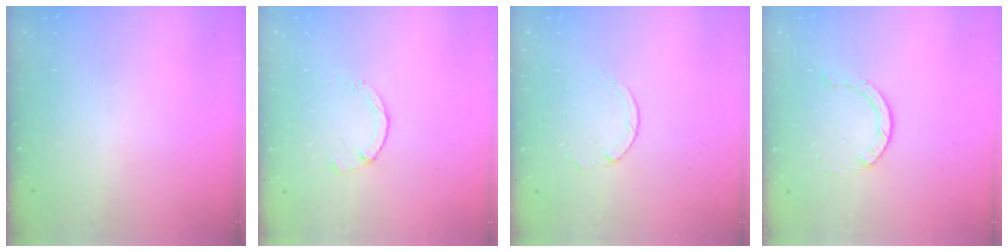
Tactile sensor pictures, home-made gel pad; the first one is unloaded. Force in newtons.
{"total": 0.0}
{"total": 1.7, "press": 1.7, "slide": 0.2}
{"total": 0.9, "press": 0.9, "slide": 0.1}